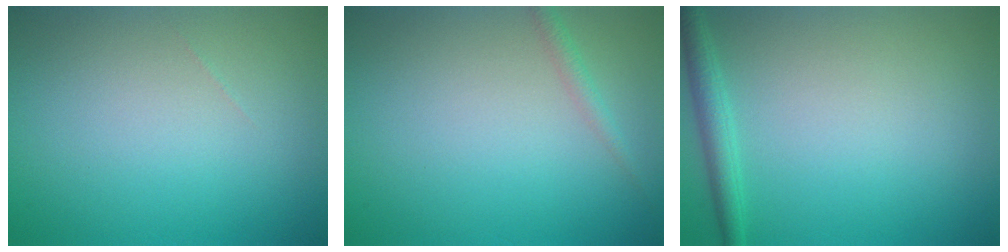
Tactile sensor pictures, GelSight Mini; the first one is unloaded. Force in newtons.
{"total": 1.1, "press": 1.1, "slide": 0.0}
{"total": 1.9, "press": 1.9, "slide": 0.1}